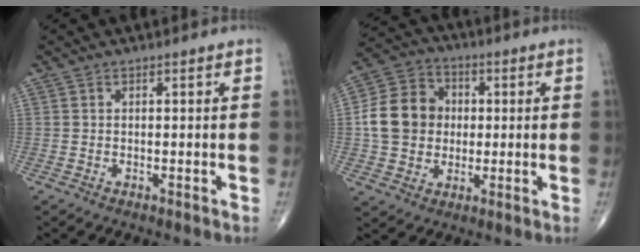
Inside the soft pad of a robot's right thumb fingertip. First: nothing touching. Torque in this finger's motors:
{"motor_torque": [0.69, 2.51, 0.93, -0.41, 0.09]}